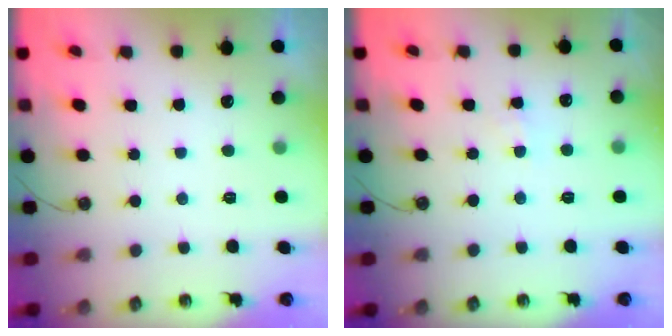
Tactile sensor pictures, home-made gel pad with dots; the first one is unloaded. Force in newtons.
{"total": 1.5, "press": 1.5, "slide": 0.3}